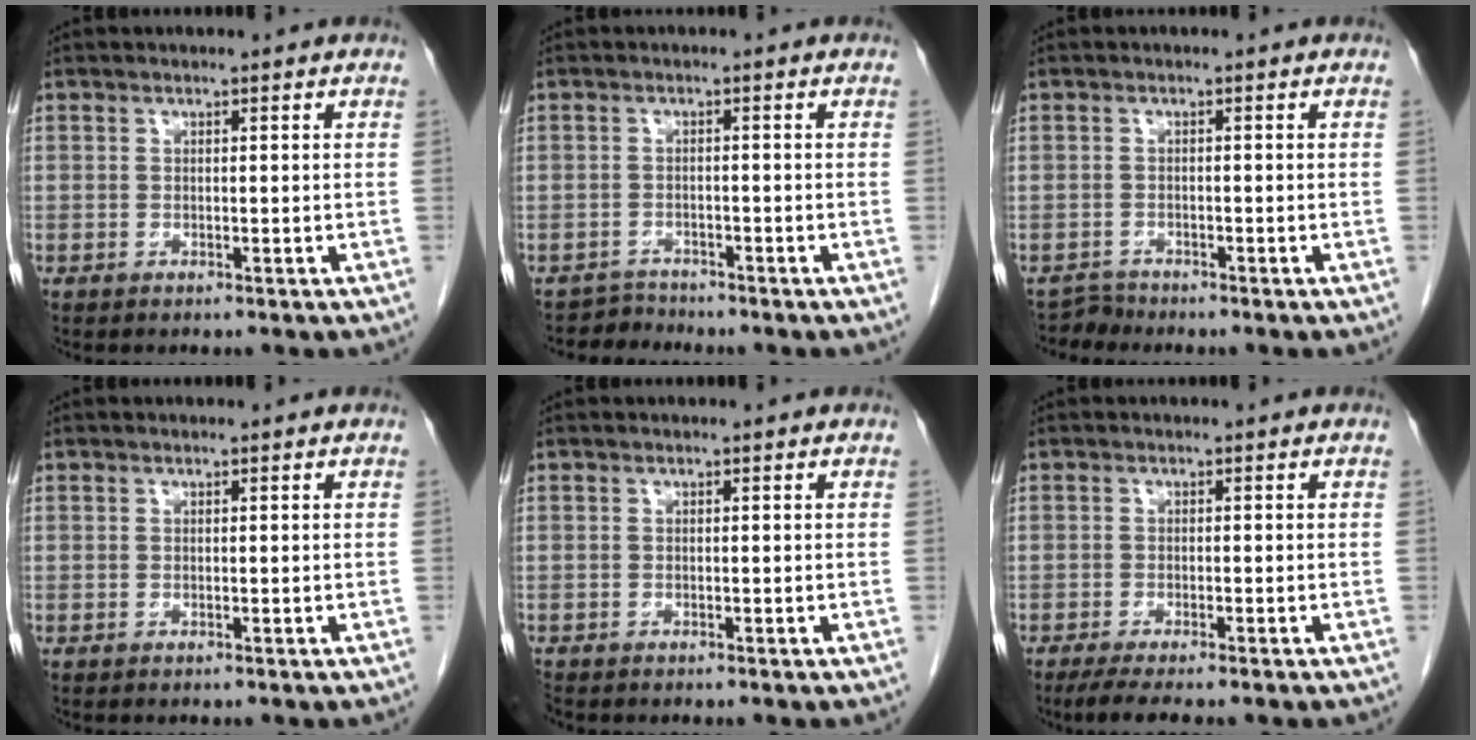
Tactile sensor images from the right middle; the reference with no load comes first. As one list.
[{"total": 2.3, "force": [-1.9, 0.3, -1.2], "torque": [0.028, -0.006, -0.033]}, {"total": 1.7, "force": [-1.5, 0.1, -0.8], "torque": [0.021, -0.006, -0.029]}, {"total": 0.0}, {"total": 0.8, "force": [-0.7, 0.3, 0.1], "torque": [-0.009, -0.002, -0.016]}, {"total": 5.5, "force": [-4.3, 0.6, 3.3], "torque": [-0.049, -0.011, -0.064]}]